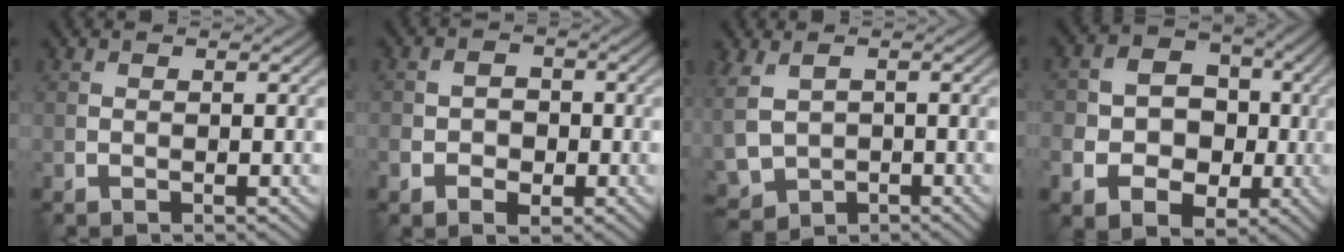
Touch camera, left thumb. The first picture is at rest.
{"total": 3.7, "force": [-1.4, 2.8, 2.0], "torque": [-0.025, -0.006, -0.030]}
{"total": 6.1, "force": [0.1, 4.7, 3.8], "torque": [-0.116, -0.020, 0.003]}
{"total": 9.9, "force": [-2.4, 8.3, 4.9], "torque": [-0.095, -0.031, -0.065]}